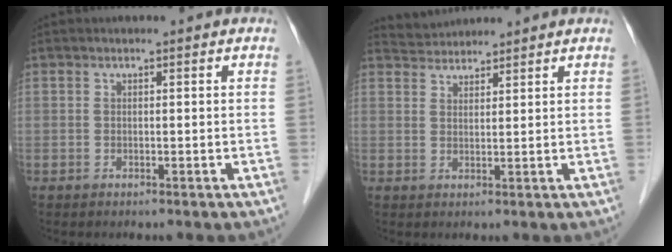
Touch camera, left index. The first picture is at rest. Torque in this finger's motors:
{"motor_torque": [0.21, -0.31, -0.04, 0.00]}